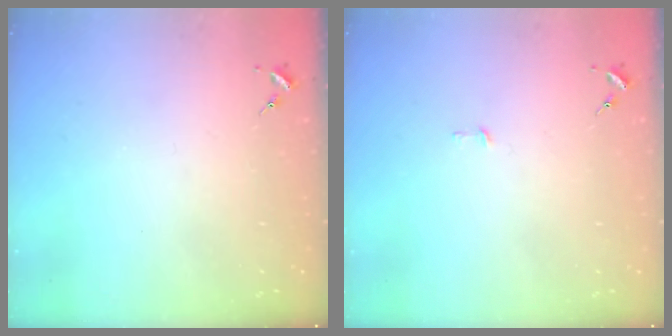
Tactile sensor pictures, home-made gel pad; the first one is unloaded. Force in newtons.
{"total": 2.1, "press": 2.1, "slide": 0.2}